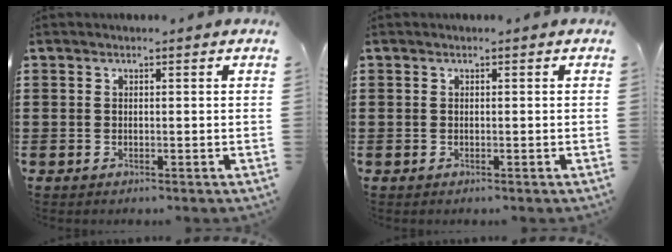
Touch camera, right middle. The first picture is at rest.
{"total": 0.0}